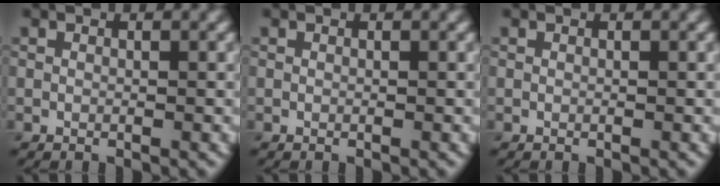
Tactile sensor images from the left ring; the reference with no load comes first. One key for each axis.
{"total": 0.0}
{"total": 0.0}